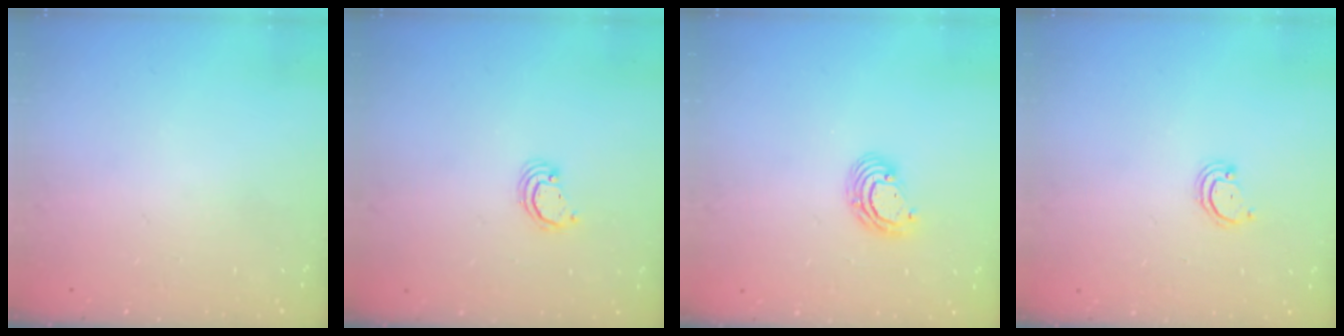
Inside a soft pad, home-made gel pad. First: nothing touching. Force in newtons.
{"total": 2.2, "press": 2.2, "slide": 0.2}
{"total": 5.6, "press": 5.6, "slide": 0.2}
{"total": 2.4, "press": 2.4, "slide": 0.2}